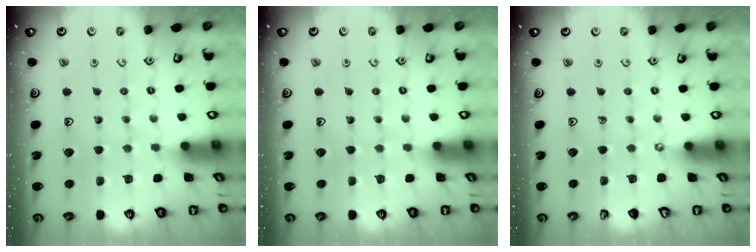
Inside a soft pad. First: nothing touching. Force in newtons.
{"total": 0.0}
{"total": 0.0}